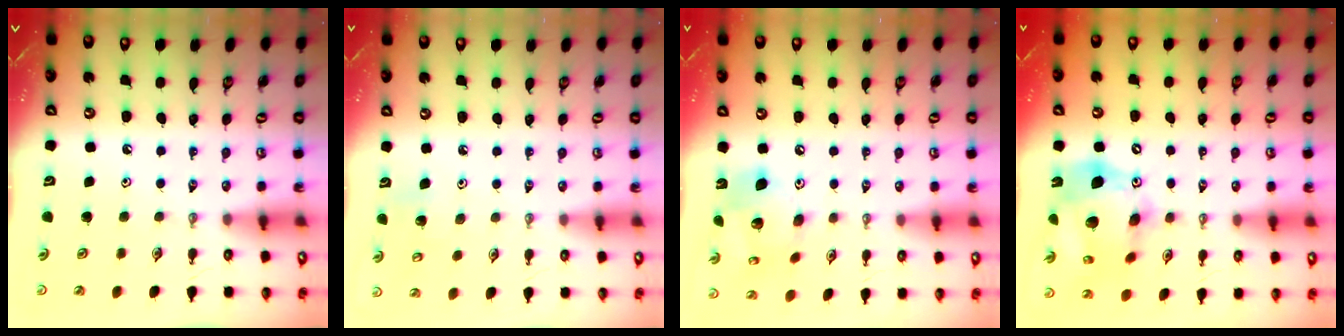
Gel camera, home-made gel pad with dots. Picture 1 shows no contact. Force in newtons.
{"total": 5.7, "press": 5.6, "slide": 1.1}
{"total": 14.4, "press": 14.3, "slide": 1.9}
{"total": 19.3, "press": 19.0, "slide": 3.2}